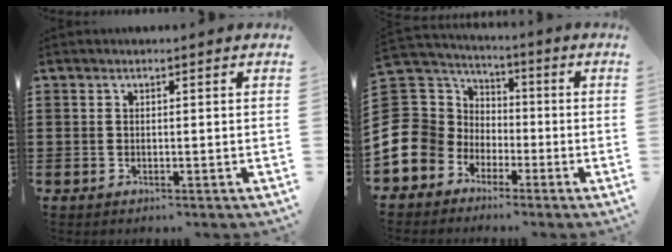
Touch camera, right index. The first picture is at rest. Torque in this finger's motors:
{"motor_torque": [-0.03, 0.02, -1.05, -0.21]}